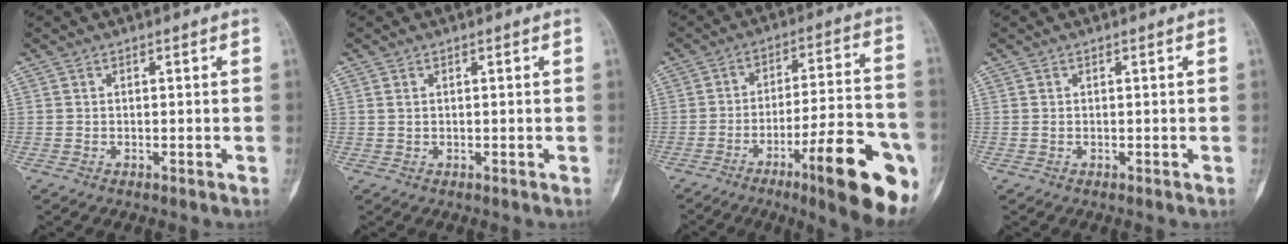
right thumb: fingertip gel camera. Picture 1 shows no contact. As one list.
[{"total": 0.7, "force": [0.3, 0.4, 0.5], "torque": [-0.012, 0.003, 0.007]}, {"total": 20.6, "force": [-9.5, 4.2, 17.8], "torque": [-0.207, 0.044, -0.135]}, {"total": 0.0}]